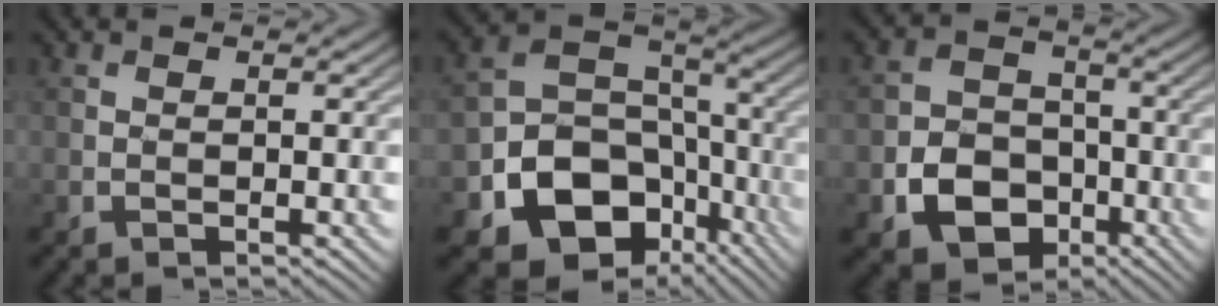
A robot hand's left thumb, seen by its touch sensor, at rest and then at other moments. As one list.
[{"total": 14.7, "force": [-6.6, 11.2, 7.0], "torque": [-0.154, -0.039, -0.113]}, {"total": 8.2, "force": [-3.5, 6.3, 3.8], "torque": [-0.081, -0.017, -0.071]}]